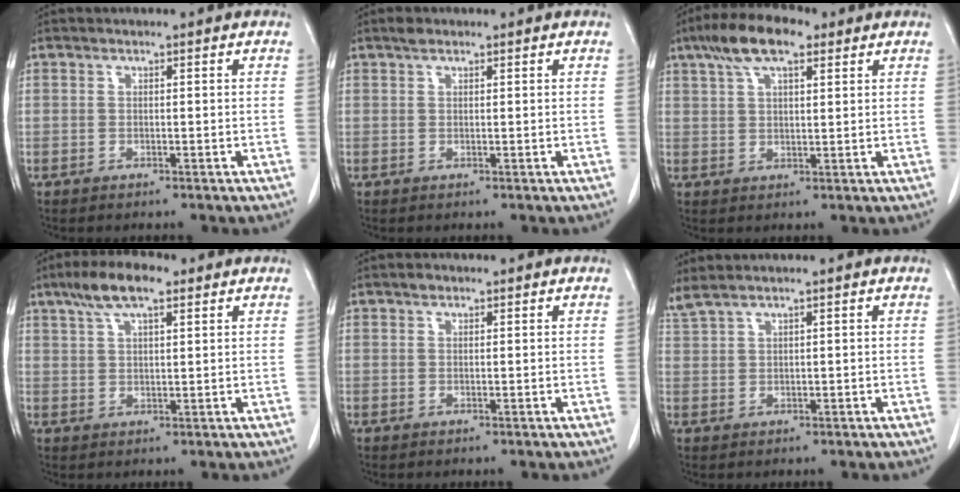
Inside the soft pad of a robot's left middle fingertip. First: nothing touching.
{"total": 1.1, "force": [0.8, 0.5, 0.5], "torque": [-0.012, 0.008, 0.013]}
{"total": 8.8, "force": [5.3, 3.0, 6.3], "torque": [-0.121, 0.025, 0.092]}
{"total": 7.3, "force": [4.6, 2.0, 5.2], "torque": [-0.104, 0.019, 0.081]}
{"total": 0.8, "force": [0.6, 0.5, 0.3], "torque": [-0.006, 0.005, 0.008]}
{"total": 2.3, "force": [2.1, -0.2, 1.1], "torque": [-0.033, 0.018, 0.049]}